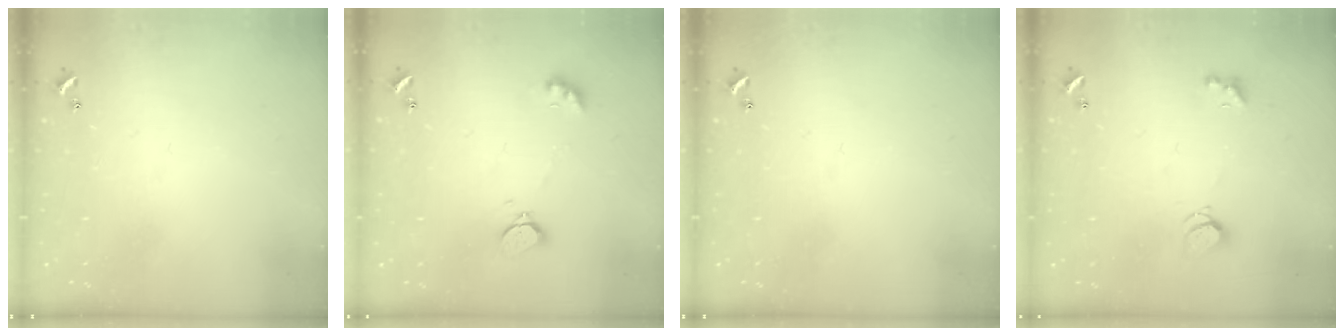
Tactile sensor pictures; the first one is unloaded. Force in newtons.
{"total": 2.3, "press": 2.3, "slide": 0.5}
{"total": 0.0}
{"total": 2.5, "press": 2.5, "slide": 0.6}